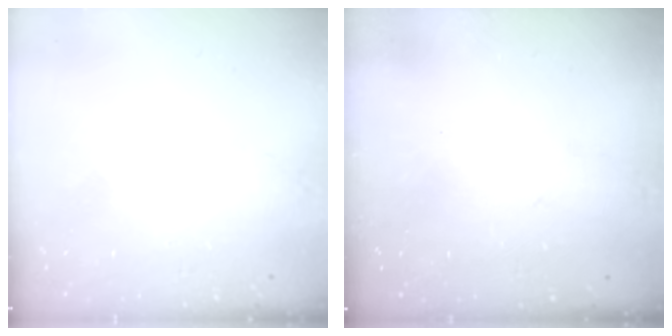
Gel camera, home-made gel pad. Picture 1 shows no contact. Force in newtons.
{"total": 3.2, "press": 3.2, "slide": 0.1}